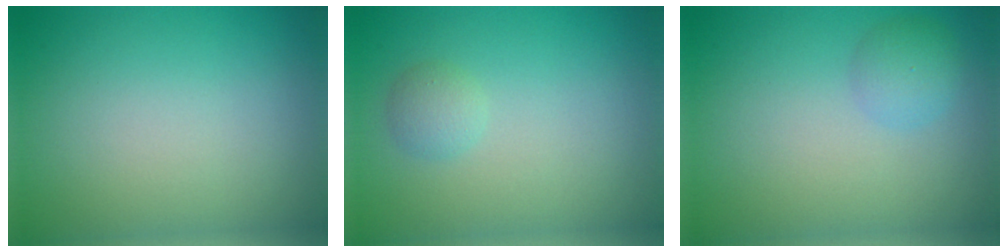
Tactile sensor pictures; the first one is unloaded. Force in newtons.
{"total": 1.3, "press": 1.3, "slide": 0.1}
{"total": 1.9, "press": 1.9, "slide": 0.1}